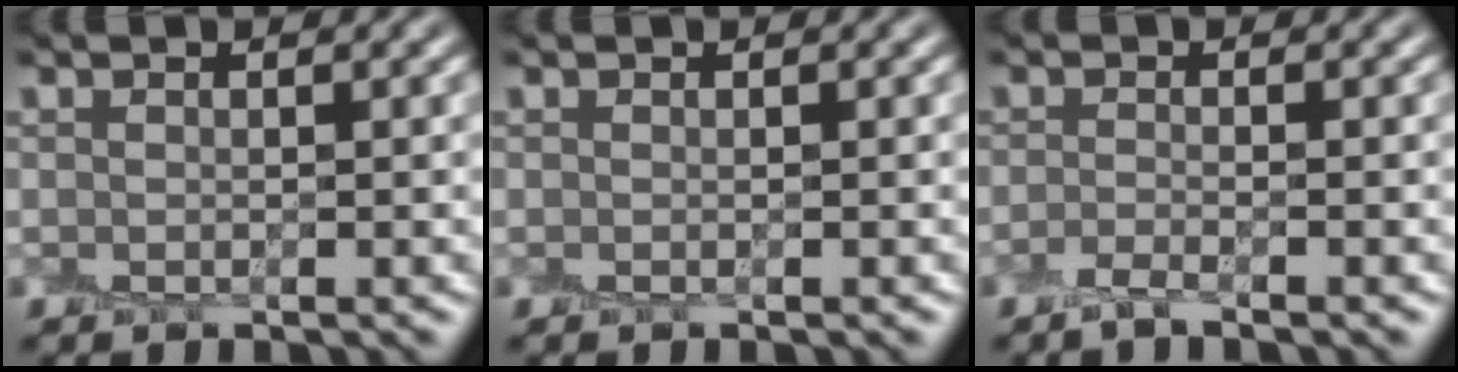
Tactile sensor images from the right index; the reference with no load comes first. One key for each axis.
{"total": 0.0}
{"total": 1.6, "fx": -1.1, "fy": 0.3, "fz": 1.0, "tx": -0.016, "ty": -0.007, "tz": -0.030}